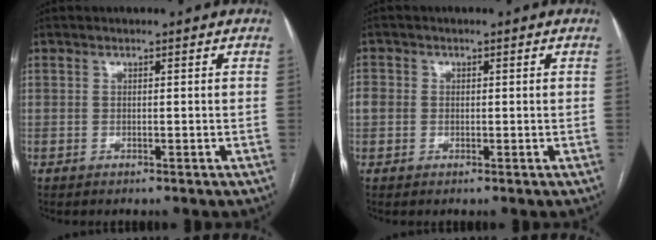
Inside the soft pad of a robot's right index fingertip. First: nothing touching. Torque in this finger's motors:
{"motor_torque": [0.34, 0.16, 0.14, 0.03]}